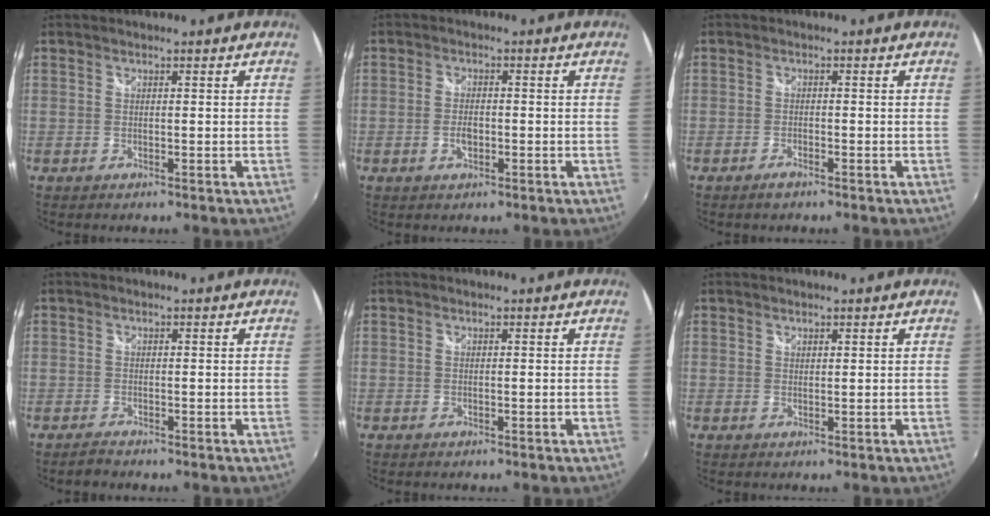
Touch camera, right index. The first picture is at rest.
{"total": 3.0, "force": [-0.9, 1.7, 2.3], "torque": [-0.044, -0.001, -0.017]}
{"total": 1.5, "force": [-1.3, 0.4, 0.7], "torque": [-0.019, -0.003, -0.027]}
{"total": 1.3, "force": [-1.2, 0.5, 0.1], "torque": [-0.005, -0.003, -0.023]}
{"total": 0.0}
{"total": 0.6, "force": [0.6, 0.2, 0.0], "torque": [0.000, 0.000, 0.011]}